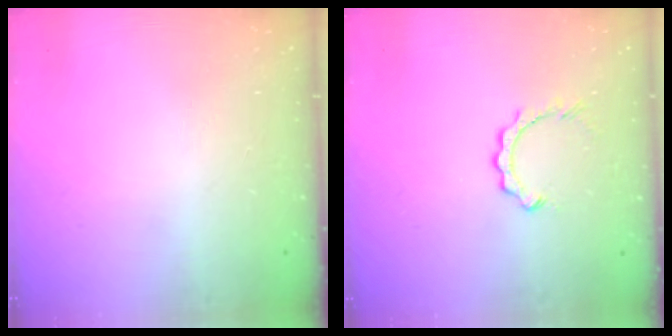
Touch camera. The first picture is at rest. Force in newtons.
{"total": 2.3, "press": 2.3, "slide": 0.3}